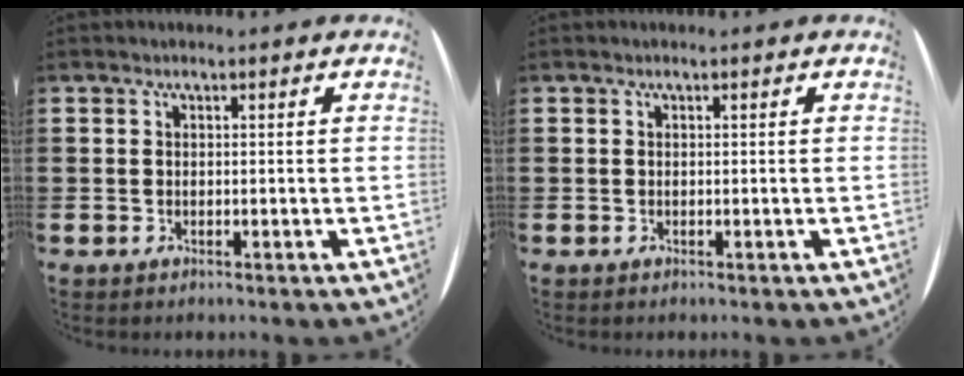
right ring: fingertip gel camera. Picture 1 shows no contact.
{"total": 0.0}